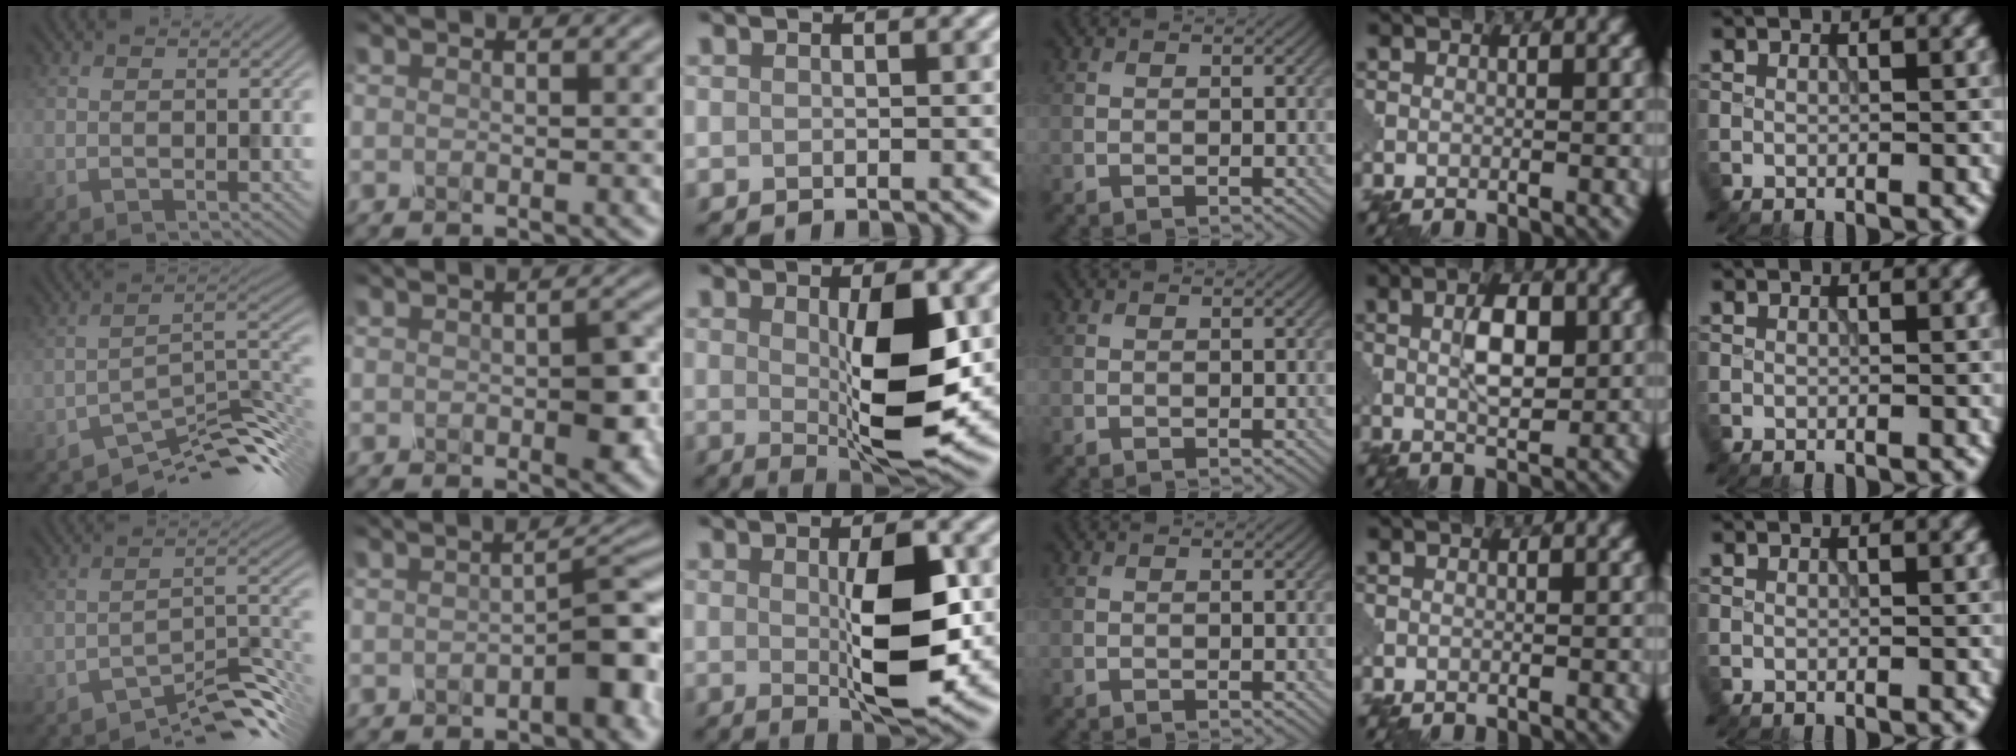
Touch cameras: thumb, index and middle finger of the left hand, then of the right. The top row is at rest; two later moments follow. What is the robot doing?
{"motion": "press", "object": "mechanical pencil"}